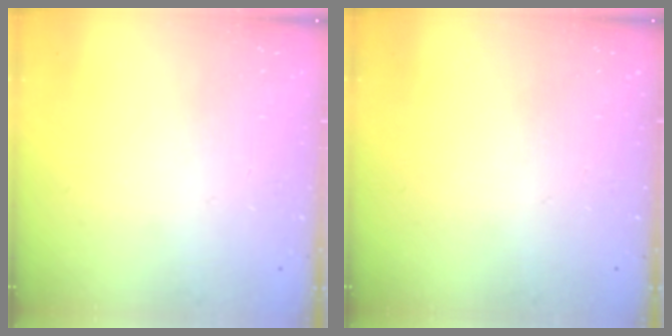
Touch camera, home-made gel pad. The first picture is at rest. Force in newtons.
{"total": 0.0}